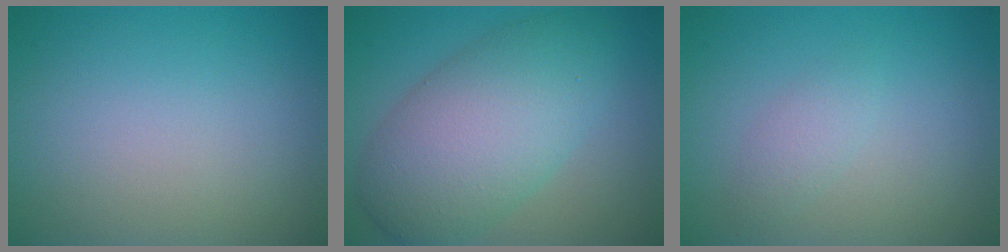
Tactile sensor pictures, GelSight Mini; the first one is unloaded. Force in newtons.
{"total": 8.6, "press": 8.6, "slide": 0.1}
{"total": 1.3, "press": 1.3, "slide": 0.0}